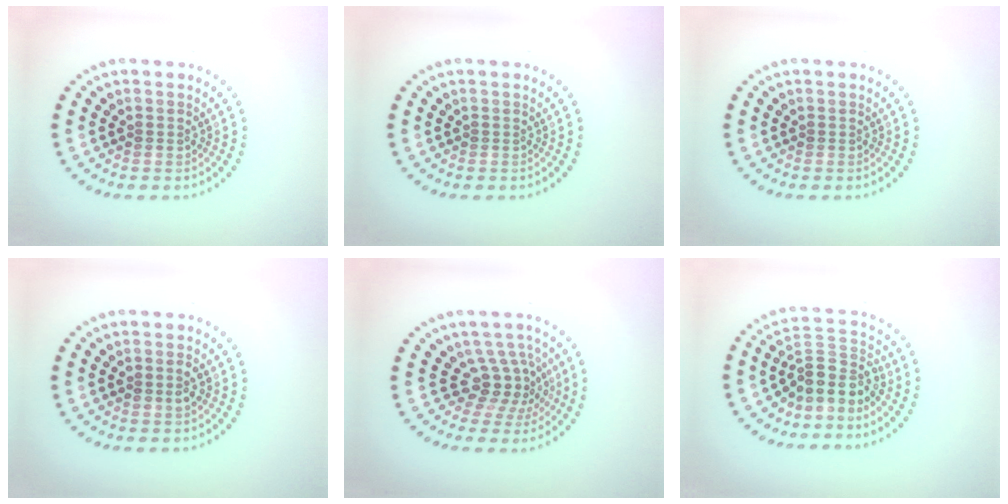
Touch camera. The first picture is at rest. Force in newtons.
{"total": 0.0}
{"total": 0.0}
{"total": 1.3, "press": 1.3, "slide": 0.1}
{"total": 3.6, "press": 2.7, "slide": 2.4}
{"total": 3.9, "press": 3.0, "slide": 2.4}